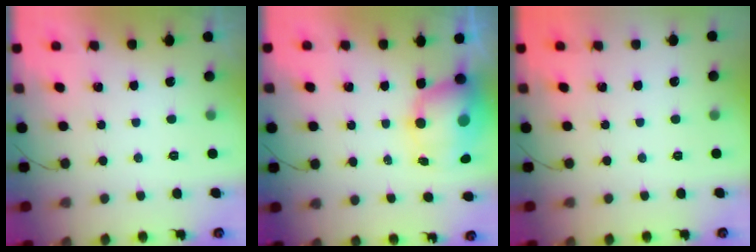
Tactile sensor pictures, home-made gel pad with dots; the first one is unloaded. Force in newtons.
{"total": 9.8, "press": 9.4, "slide": 2.6}
{"total": 0.0}